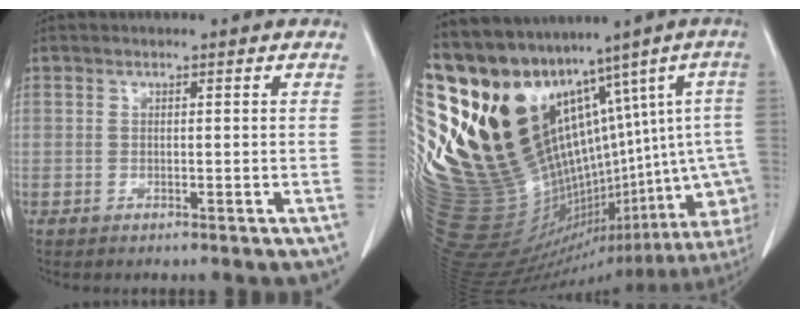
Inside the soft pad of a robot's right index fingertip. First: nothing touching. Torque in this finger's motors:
{"motor_torque": [0.85, 0.79, 1.05, 0.21]}